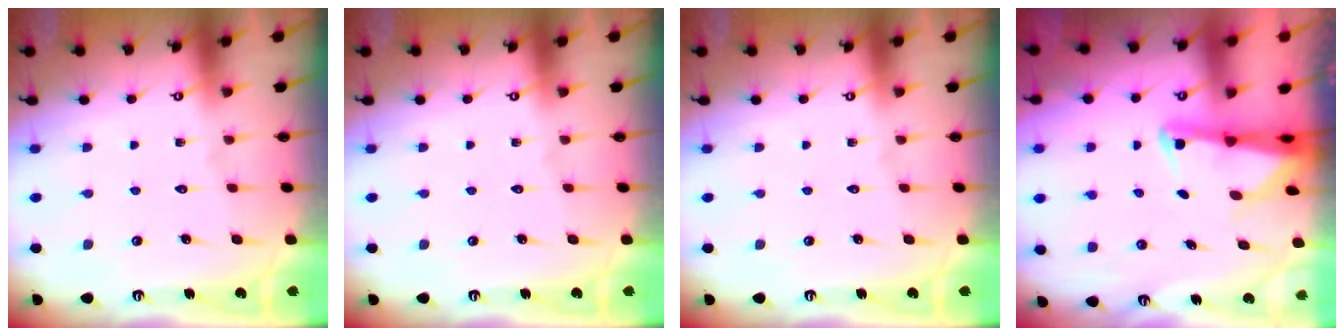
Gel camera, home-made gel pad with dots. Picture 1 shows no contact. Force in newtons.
{"total": 0.0}
{"total": 0.0}
{"total": 2.8, "press": 2.7, "slide": 0.4}